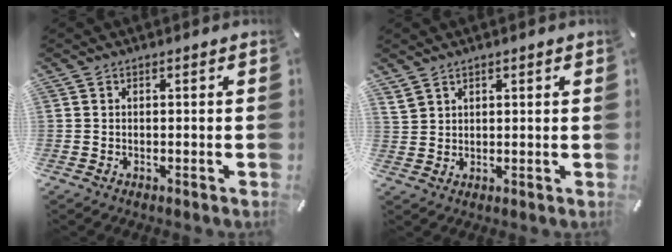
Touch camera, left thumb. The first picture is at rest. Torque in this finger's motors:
{"motor_torque": [0.36, -0.52, 0.00, -0.06, -0.08]}